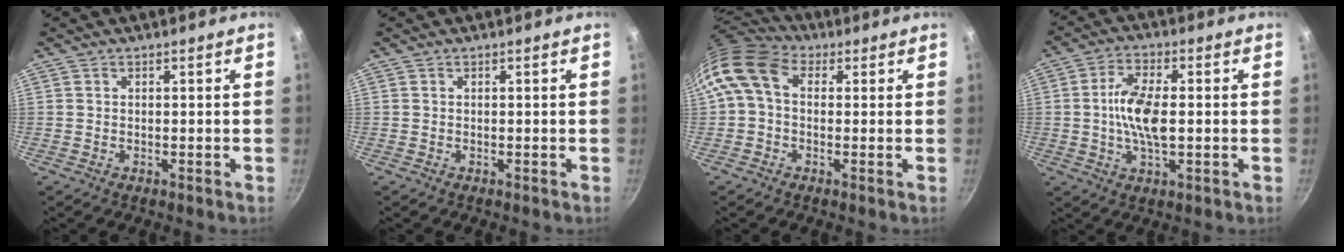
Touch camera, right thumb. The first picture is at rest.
{"total": 0.0}
{"total": 11.1, "force": [2.0, 8.1, 7.4], "torque": [-0.141, 0.023, 0.016]}
{"total": 9.4, "force": [0.0, 4.2, 8.5], "torque": [-0.163, 0.009, -0.006]}